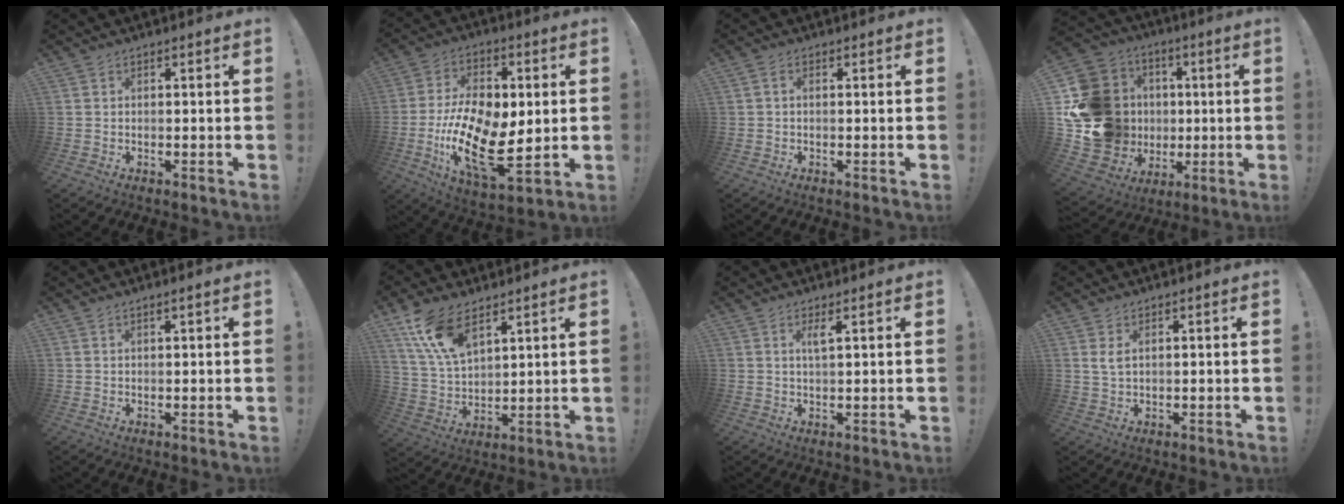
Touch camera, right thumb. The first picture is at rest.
{"total": 21.7, "force": [-3.5, 11.6, 17.9], "torque": [-0.334, -0.004, -0.053]}
{"total": 1.2, "force": [0.1, 0.6, 1.1], "torque": [-0.022, 0.003, 0.003]}
{"total": 23.2, "force": [1.4, 20.3, 11.0], "torque": [-0.232, -0.003, 0.086]}
{"total": 1.3, "force": [0.9, -0.2, 1.0], "torque": [-0.021, 0.001, 0.015]}
{"total": 13.7, "force": [9.0, 6.5, 8.1], "torque": [-0.162, -0.041, 0.170]}
{"total": 2.8, "force": [1.5, 0.1, 2.3], "torque": [-0.036, -0.008, 0.022]}
{"total": 3.2, "force": [1.5, 1.5, 2.4], "torque": [-0.040, -0.004, 0.027]}